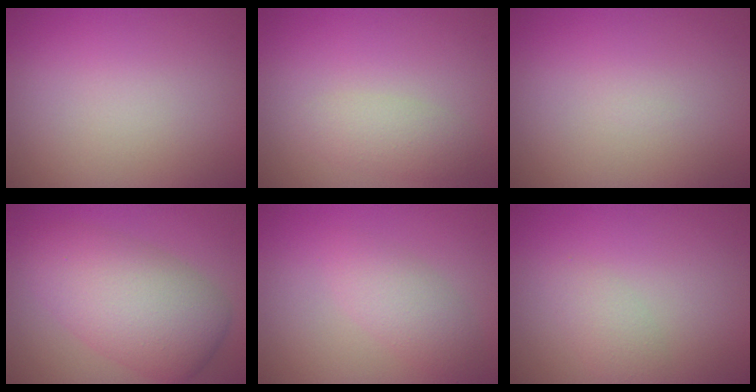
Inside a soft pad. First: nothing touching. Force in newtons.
{"total": 2.0, "press": 2.0, "slide": 0.1}
{"total": 0.0}
{"total": 7.4, "press": 7.4, "slide": 0.1}
{"total": 2.5, "press": 2.5, "slide": 0.0}
{"total": 1.5, "press": 1.5, "slide": 0.1}